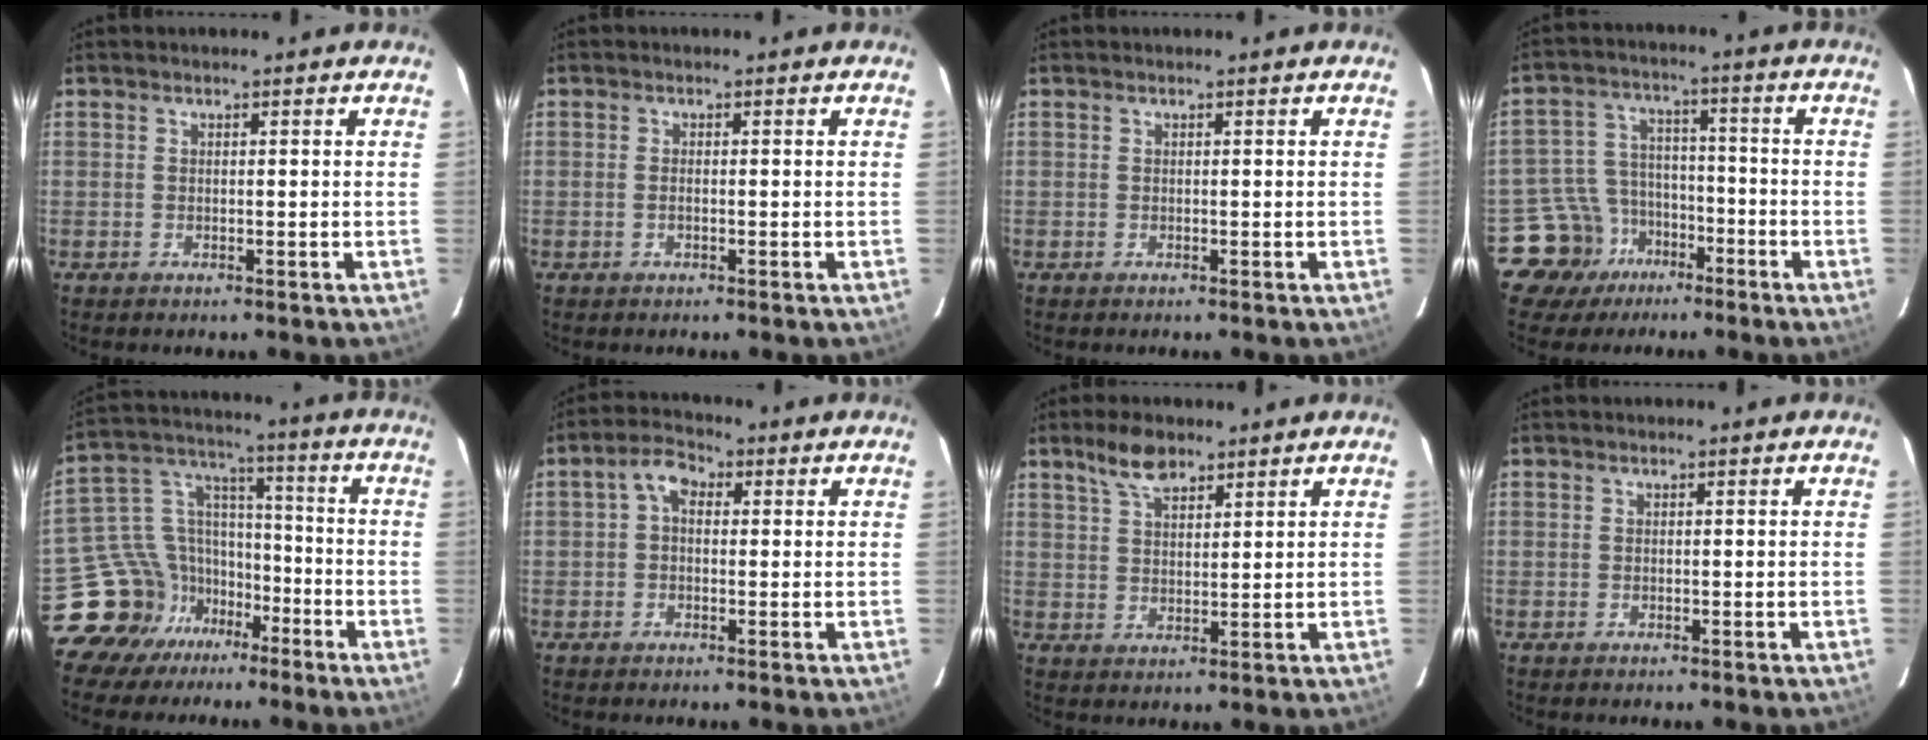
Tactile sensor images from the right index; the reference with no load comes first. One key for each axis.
{"total": 0.7, "fx": -0.2, "fy": 0.3, "fz": 0.6, "tx": -0.012, "ty": 0.003, "tz": -0.003}
{"total": 0.0}
{"total": 9.7, "fx": -6.3, "fy": 7.3, "fz": 0.2, "tx": -0.028, "ty": 0.039, "tz": -0.100}
{"total": 13.7, "fx": -9.1, "fy": 10.0, "fz": 2.4, "tx": -0.070, "ty": 0.064, "tz": -0.154}
{"total": 3.7, "fx": 0.5, "fy": 2.7, "fz": 2.6, "tx": -0.048, "ty": 0.018, "tz": 0.006}
{"total": 5.9, "fx": 4.3, "fy": 2.3, "fz": 3.2, "tx": -0.056, "ty": 0.009, "tz": 0.081}
{"total": 0.0}